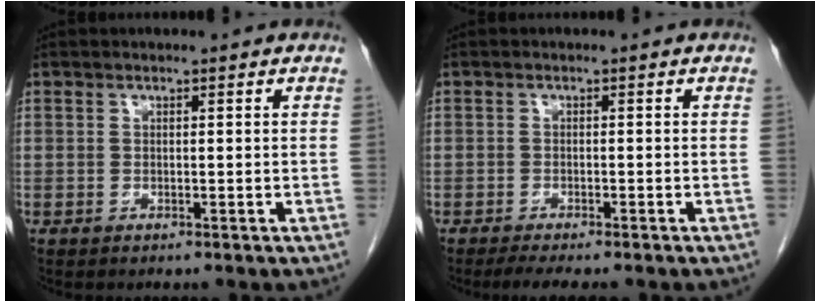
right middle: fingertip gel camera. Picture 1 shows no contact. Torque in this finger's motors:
{"motor_torque": [0.49, -0.37, -0.01, 0.00]}